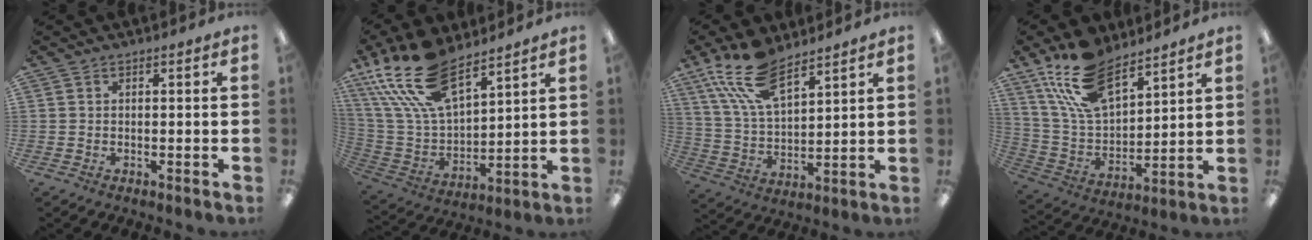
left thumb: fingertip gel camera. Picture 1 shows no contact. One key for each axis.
{"total": 21.6, "fx": 14.6, "fy": 9.6, "fz": 12.7, "tx": -0.291, "ty": -0.070, "tz": 0.269}
{"total": 15.1, "fx": 10.5, "fy": 6.4, "fz": 8.9, "tx": -0.196, "ty": -0.036, "tz": 0.191}
{"total": 18.3, "fx": 12.6, "fy": 8.7, "fz": 10.1, "tx": -0.213, "ty": -0.051, "tz": 0.235}